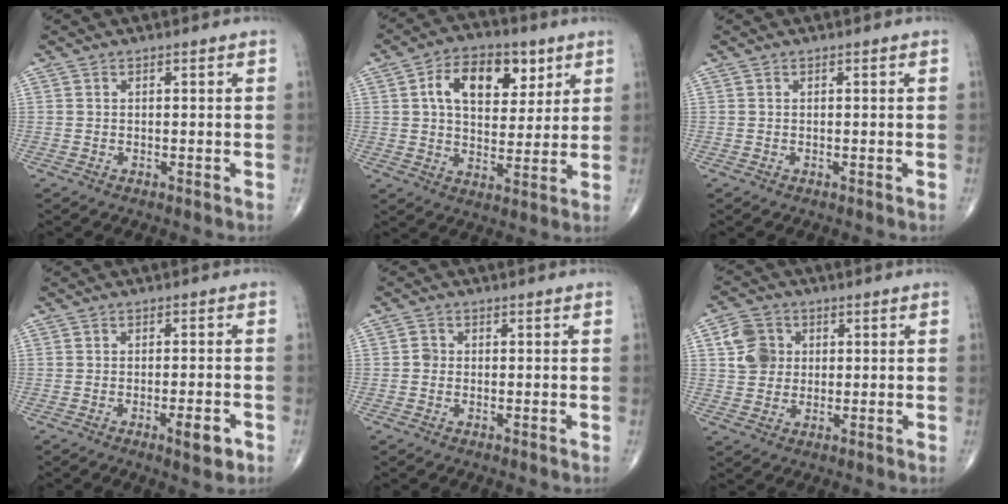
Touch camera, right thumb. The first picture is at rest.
{"total": 13.7, "force": [5.1, 8.4, 9.6], "torque": [-0.119, -0.007, 0.083]}
{"total": 0.0}
{"total": 4.4, "force": [-2.0, 1.2, 3.7], "torque": [-0.050, 0.004, -0.025]}
{"total": 1.4, "force": [-0.2, 1.3, 0.6], "torque": [-0.004, 0.004, -0.006]}
{"total": 6.7, "force": [1.4, 5.9, 3.0], "torque": [-0.035, 0.000, 0.021]}